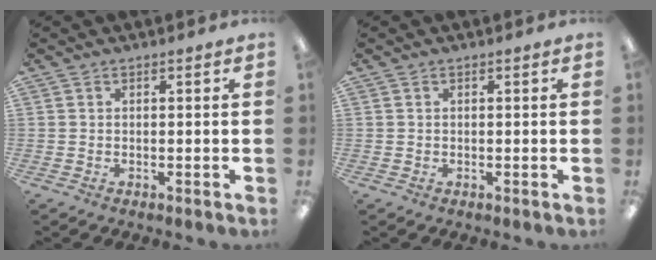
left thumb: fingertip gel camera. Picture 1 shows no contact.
{"total": 0.0}